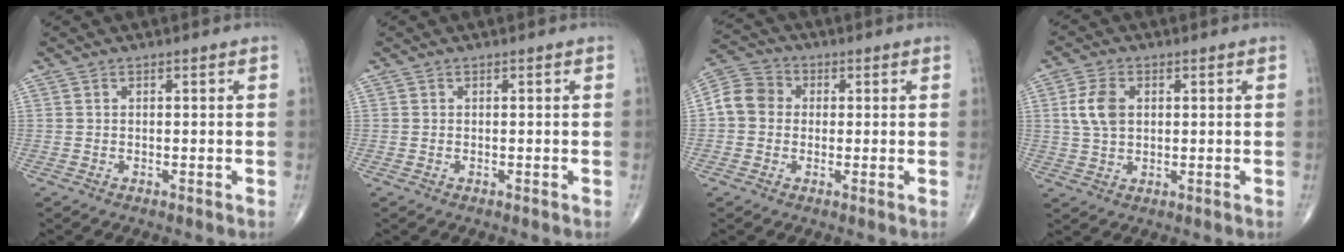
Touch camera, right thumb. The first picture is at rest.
{"total": 0.0}
{"total": 7.0, "force": [0.2, 6.2, 3.4], "torque": [-0.053, 0.023, -0.010]}
{"total": 6.2, "force": [1.3, 4.1, 4.4], "torque": [-0.086, -0.001, 0.024]}